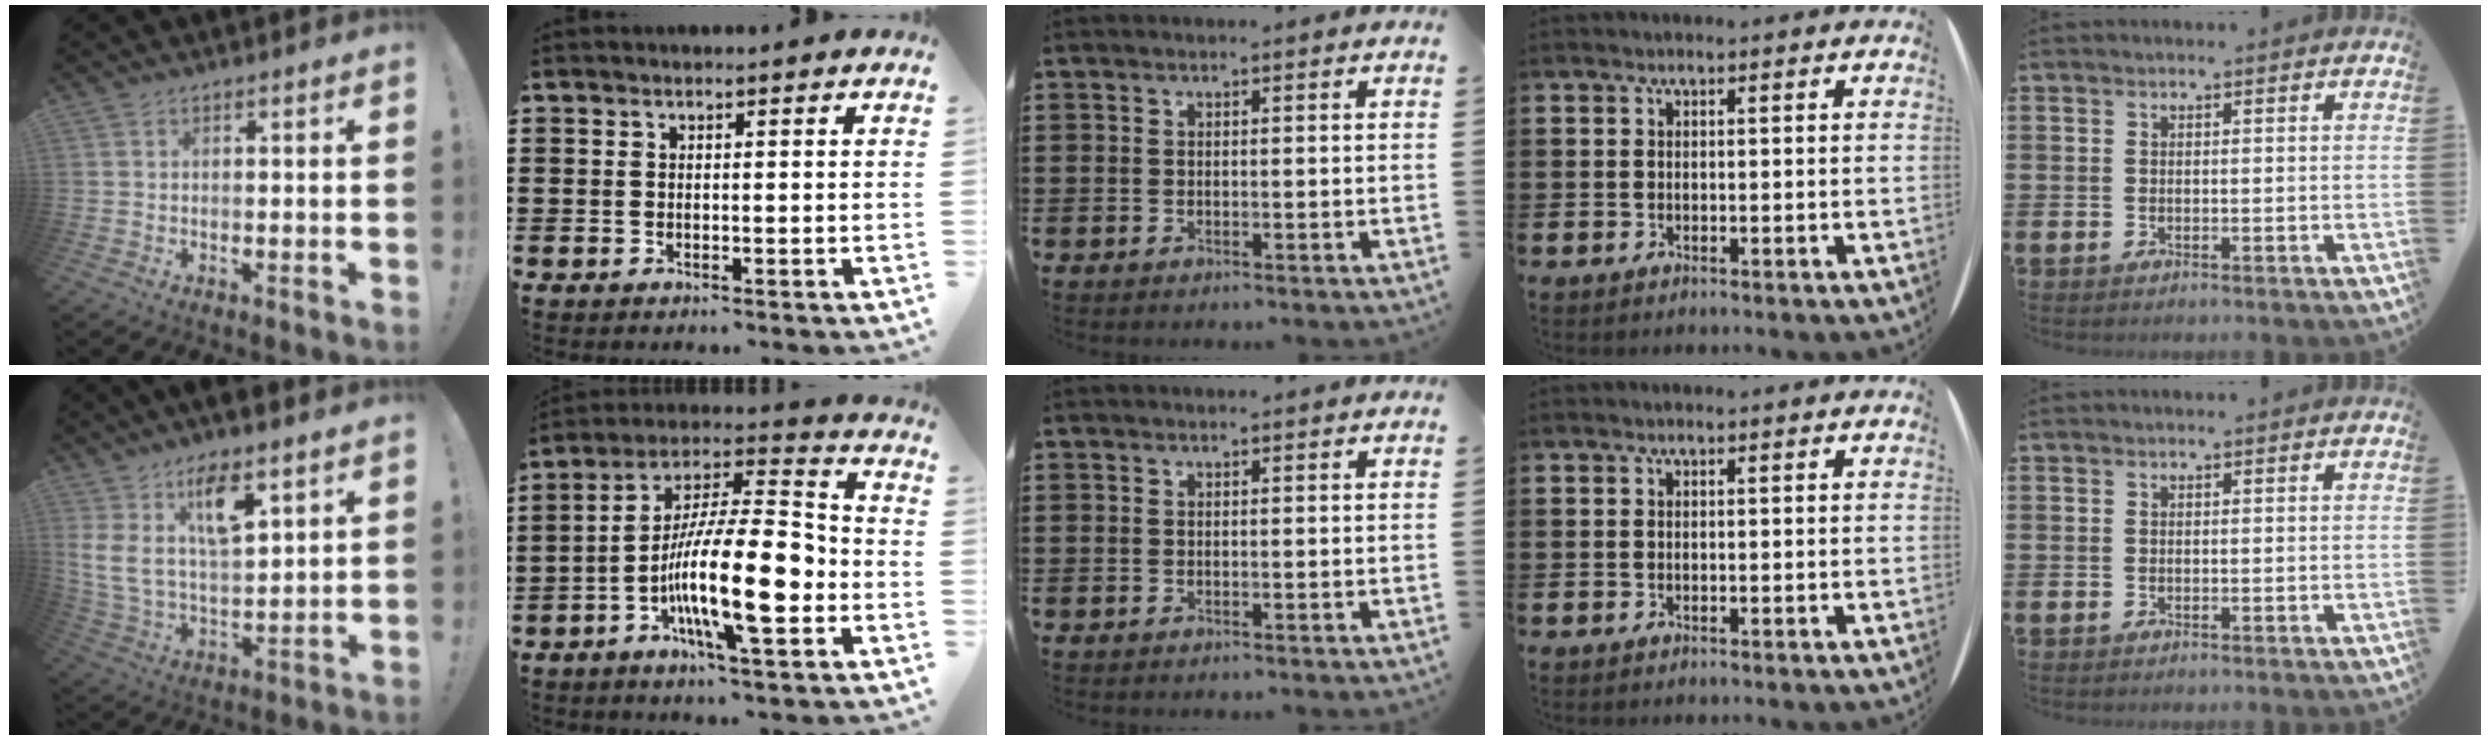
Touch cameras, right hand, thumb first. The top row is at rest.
{"thumb": {"total": 15.0, "force": [8.0, 6.3, 11.0], "torque": [-0.196, -0.035, 0.139]}, "index": {"total": 16.9, "force": [-4.7, 4.6, 15.5], "torque": [-0.283, -0.005, -0.082]}}